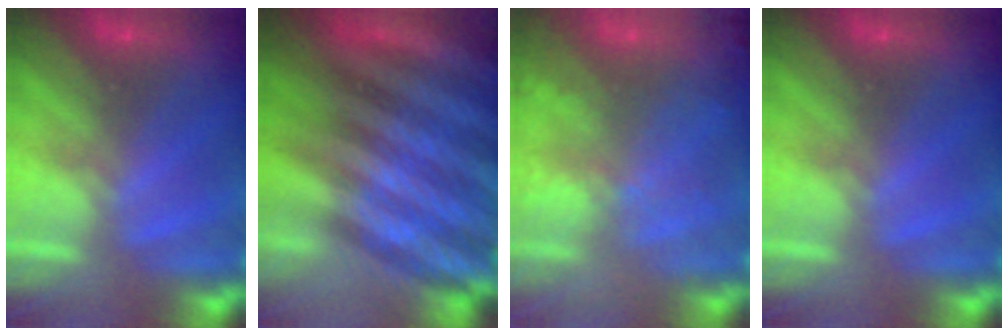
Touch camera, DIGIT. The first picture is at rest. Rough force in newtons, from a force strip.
{"total": 6.4}
{"total": 6.8}
{"total": 0.0}